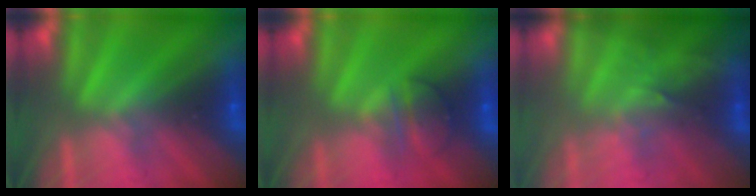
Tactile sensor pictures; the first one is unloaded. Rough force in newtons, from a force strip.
{"total": 2.4}
{"total": 2.6}